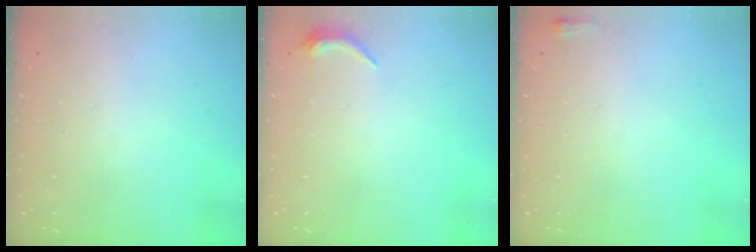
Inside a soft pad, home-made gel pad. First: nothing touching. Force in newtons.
{"total": 4.6, "press": 4.5, "slide": 0.9}
{"total": 2.9, "press": 2.6, "slide": 1.1}